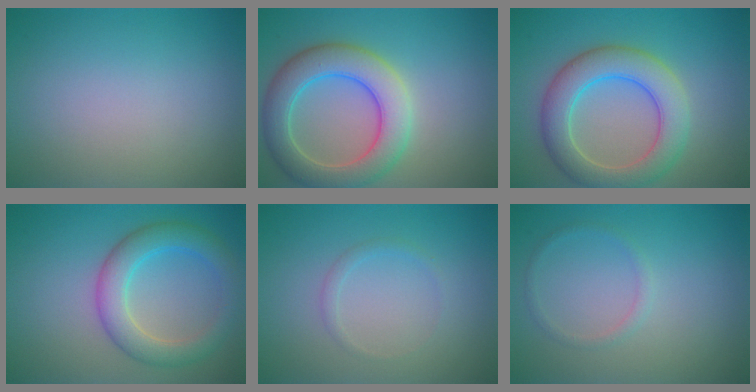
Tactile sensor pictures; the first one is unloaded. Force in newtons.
{"total": 6.8, "press": 6.8, "slide": 0.7}
{"total": 6.3, "press": 6.3, "slide": 0.5}
{"total": 4.8, "press": 4.8, "slide": 0.2}
{"total": 0.9, "press": 0.9, "slide": 0.0}
{"total": 1.0, "press": 0.9, "slide": 0.2}